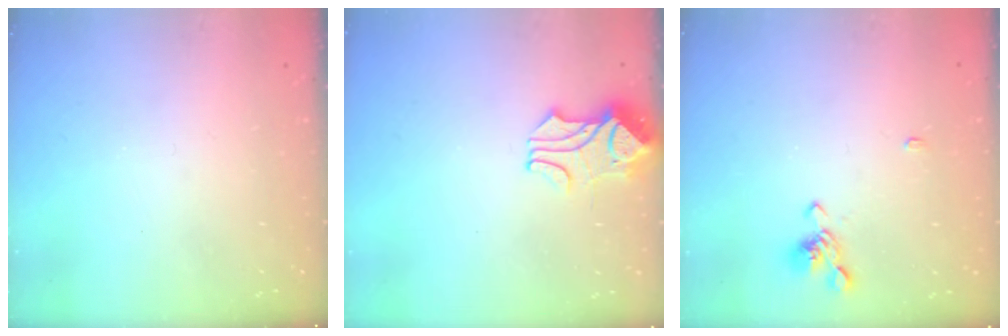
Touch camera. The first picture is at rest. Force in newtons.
{"total": 1.6, "press": 1.3, "slide": 1.0}
{"total": 1.1, "press": 0.7, "slide": 0.9}